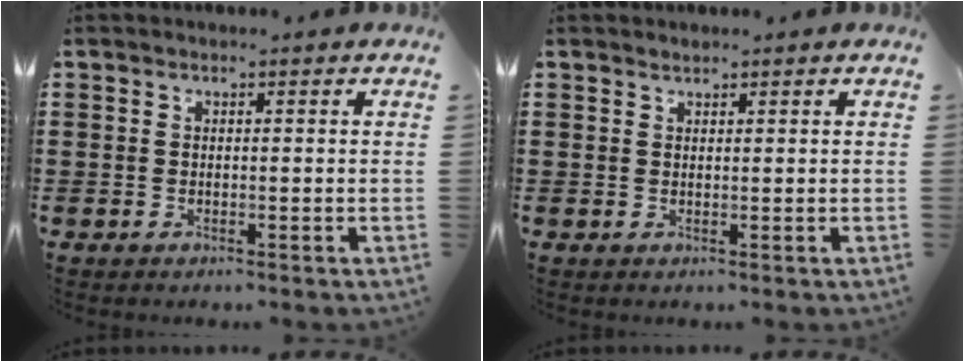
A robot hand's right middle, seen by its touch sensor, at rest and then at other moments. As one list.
[{"total": 0.7, "force": [0.7, 0.2, -0.1], "torque": [0.000, 0.000, 0.014]}]